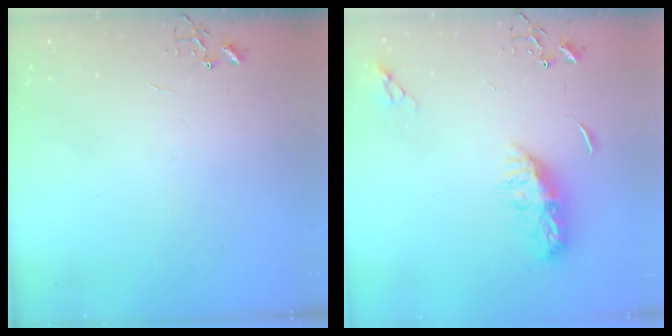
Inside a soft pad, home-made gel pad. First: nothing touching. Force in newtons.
{"total": 9.8, "press": 9.8, "slide": 0.5}